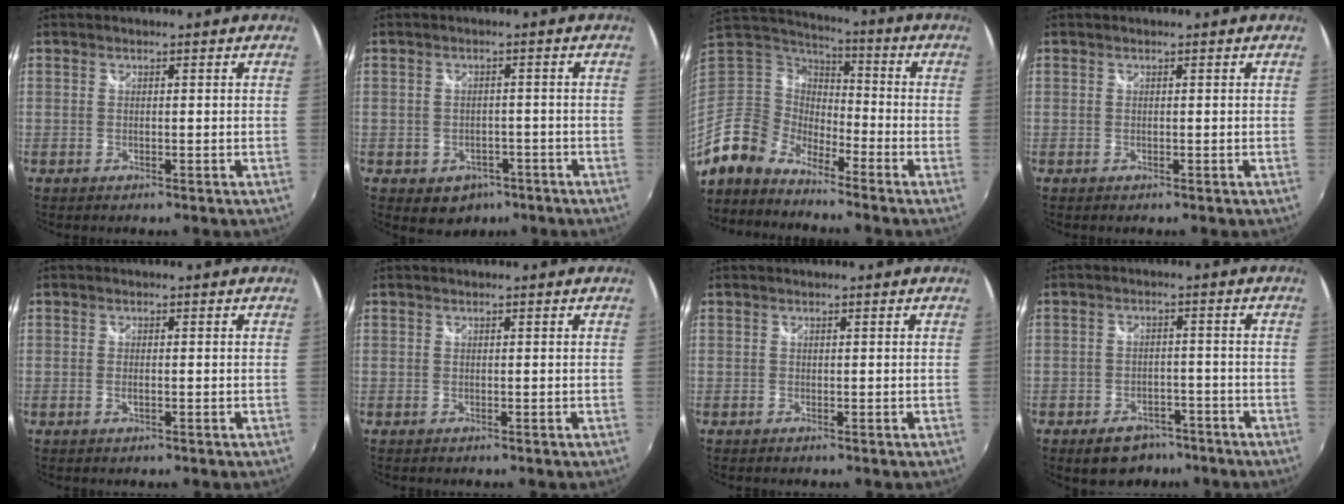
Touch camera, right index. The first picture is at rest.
{"total": 5.8, "force": [-3.1, 4.5, 1.9], "torque": [-0.043, 0.002, -0.031]}
{"total": 11.8, "force": [-8.7, 7.2, 3.6], "torque": [-0.093, 0.012, -0.180]}
{"total": 0.0}
{"total": 1.1, "force": [-0.2, 0.4, 1.0], "torque": [-0.020, -0.001, -0.004]}
{"total": 0.0}
{"total": 0.0}
{"total": 7.7, "force": [-5.4, 4.8, 2.7], "torque": [-0.067, 0.010, -0.068]}